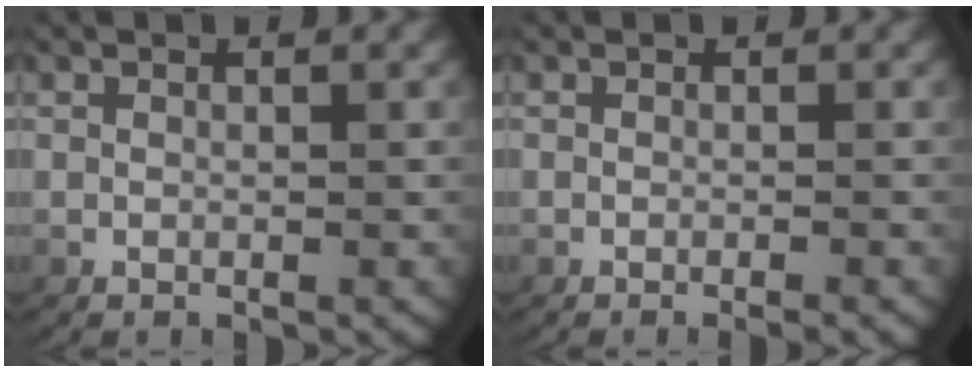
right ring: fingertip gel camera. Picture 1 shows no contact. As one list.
[{"total": 1.5, "force": [-1.2, 0.2, 0.9], "torque": [0.000, 0.006, -0.021]}]